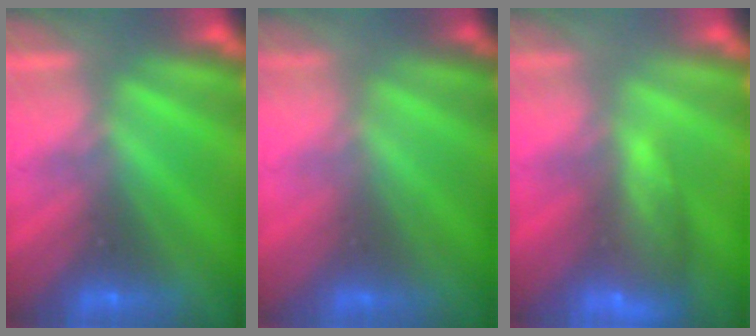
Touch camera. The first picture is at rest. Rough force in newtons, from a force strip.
{"total": 2.4}
{"total": 7.5}